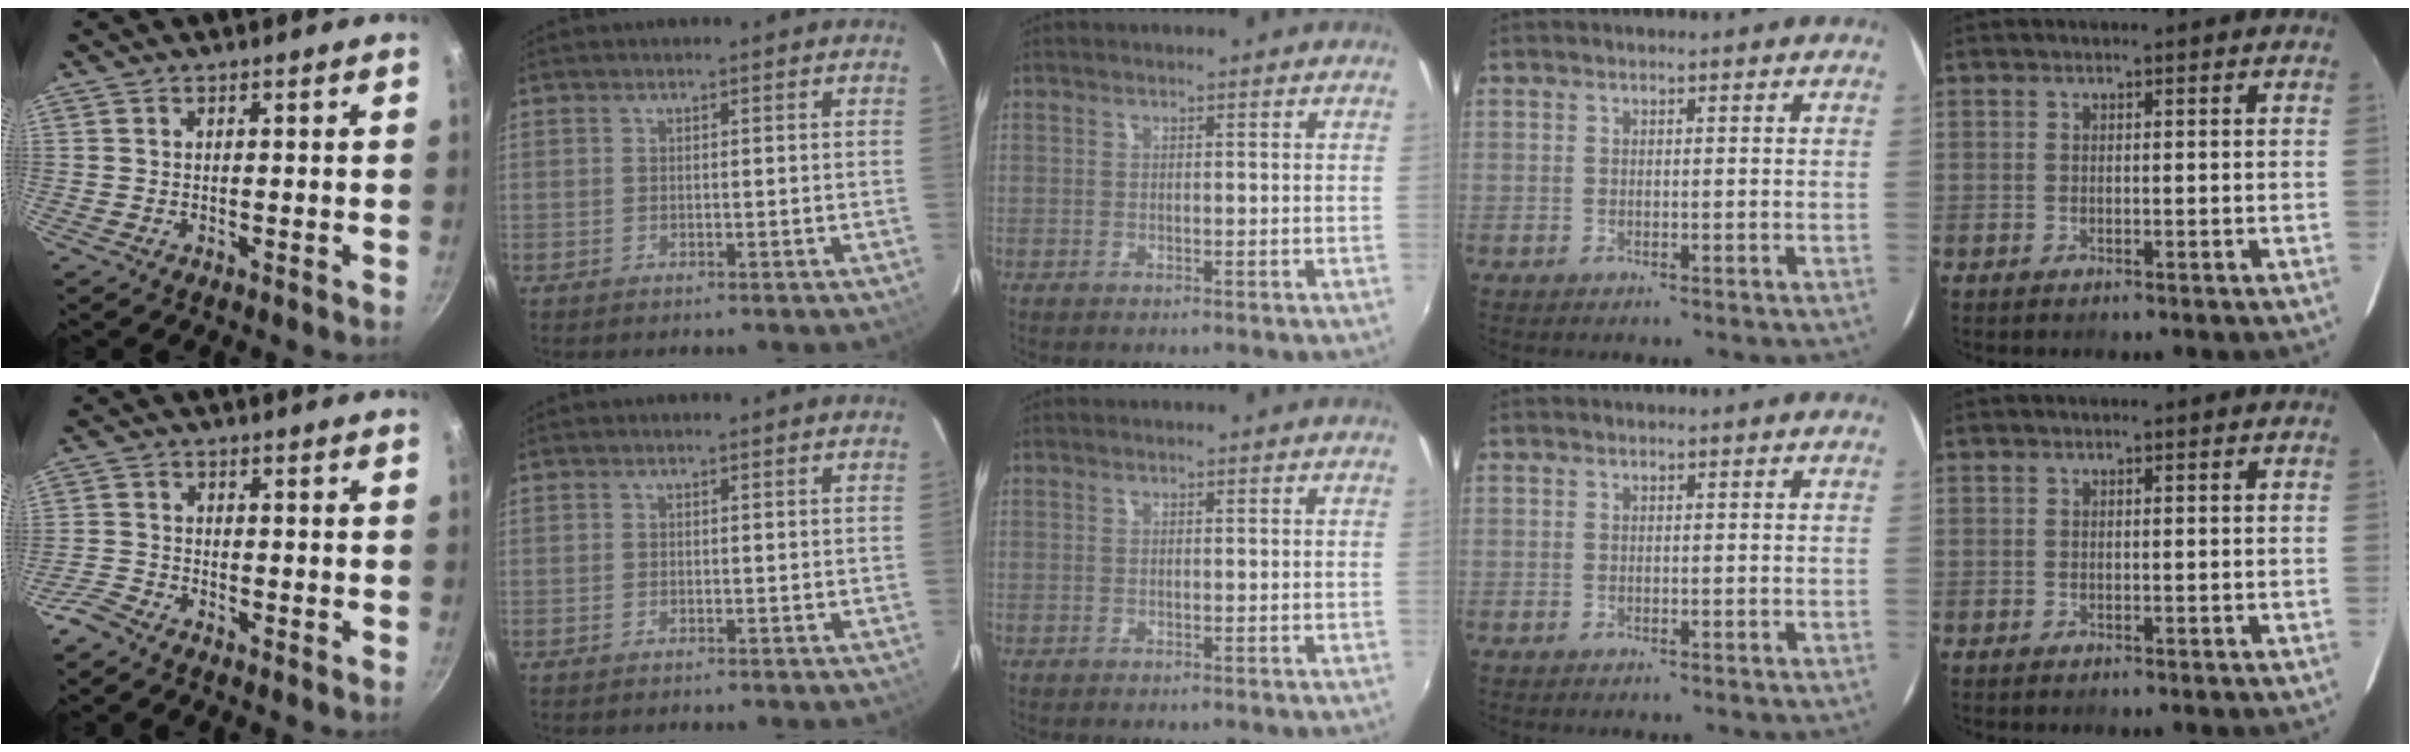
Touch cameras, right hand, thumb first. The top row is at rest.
{"thumb": {"total": 3.0, "force": [-2.7, 1.1, 0.8], "torque": [-0.025, 0.019, -0.062]}}